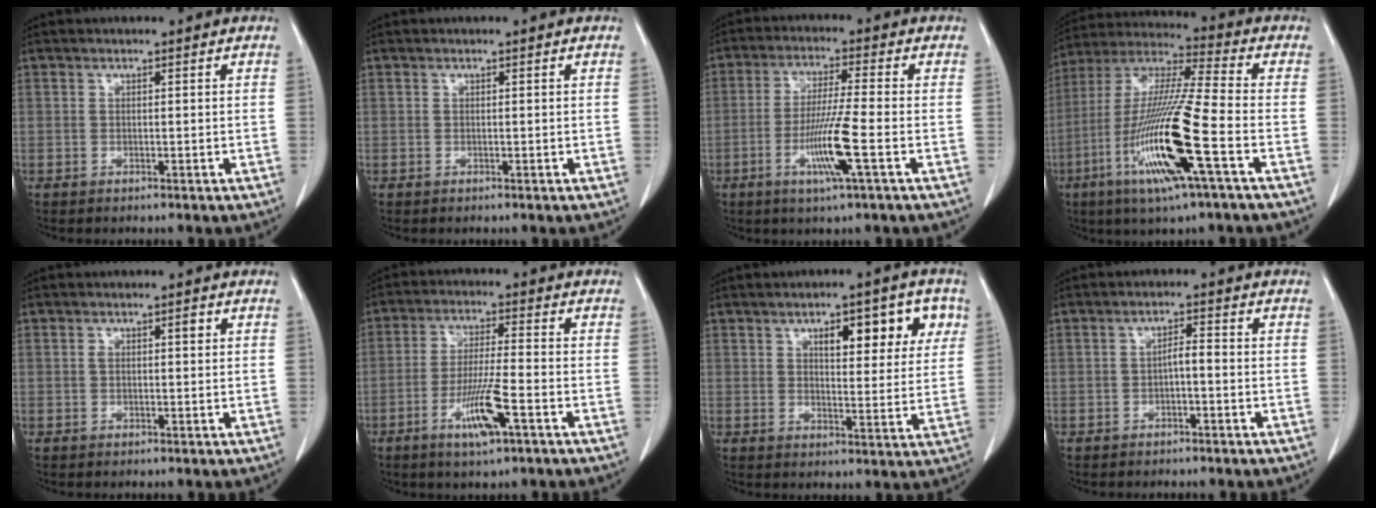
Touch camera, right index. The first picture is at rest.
{"total": 0.0}
{"total": 8.8, "force": [-3.0, -0.7, 8.2], "torque": [-0.159, -0.014, -0.057]}
{"total": 18.2, "force": [-6.6, 0.2, 16.9], "torque": [-0.356, -0.024, -0.130]}
{"total": 1.8, "force": [0.6, 0.7, 1.6], "torque": [-0.029, 0.010, 0.011]}
{"total": 8.4, "force": [-3.8, 0.4, 7.5], "torque": [-0.145, -0.012, -0.068]}
{"total": 9.9, "force": [4.4, 3.6, 8.1], "torque": [-0.099, 0.014, 0.062]}
{"total": 2.1, "force": [-0.6, 0.5, 2.0], "torque": [-0.032, 0.005, -0.010]}